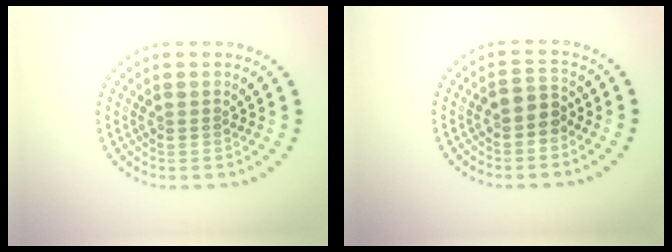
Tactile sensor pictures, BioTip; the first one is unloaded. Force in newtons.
{"total": 1.9, "press": 1.8, "slide": 0.7}